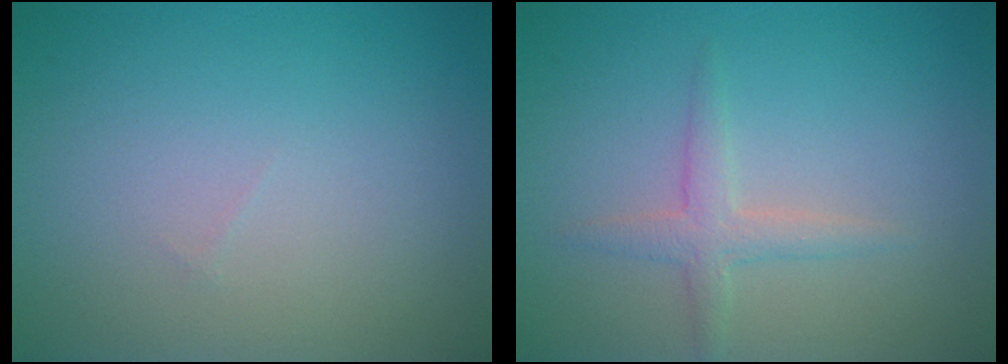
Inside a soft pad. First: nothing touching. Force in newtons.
{"total": 1.9, "press": 1.9, "slide": 0.1}